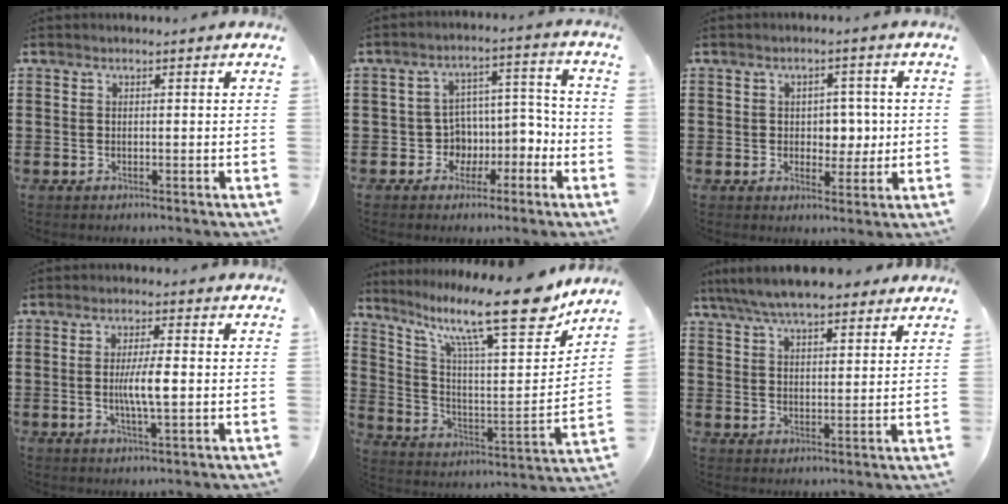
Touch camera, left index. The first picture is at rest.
{"total": 5.6, "force": [-1.6, 5.1, 1.4], "torque": [-0.047, -0.001, -0.028]}
{"total": 4.2, "force": [0.5, 3.2, 2.7], "torque": [-0.046, 0.003, 0.001]}
{"total": 5.3, "force": [-0.3, 0.9, 5.2], "torque": [-0.099, -0.001, -0.009]}
{"total": 18.0, "force": [12.6, 3.6, 12.3], "torque": [-0.223, -0.069, 0.203]}
{"total": 7.4, "force": [6.5, 1.6, 3.1], "torque": [-0.080, -0.010, 0.120]}